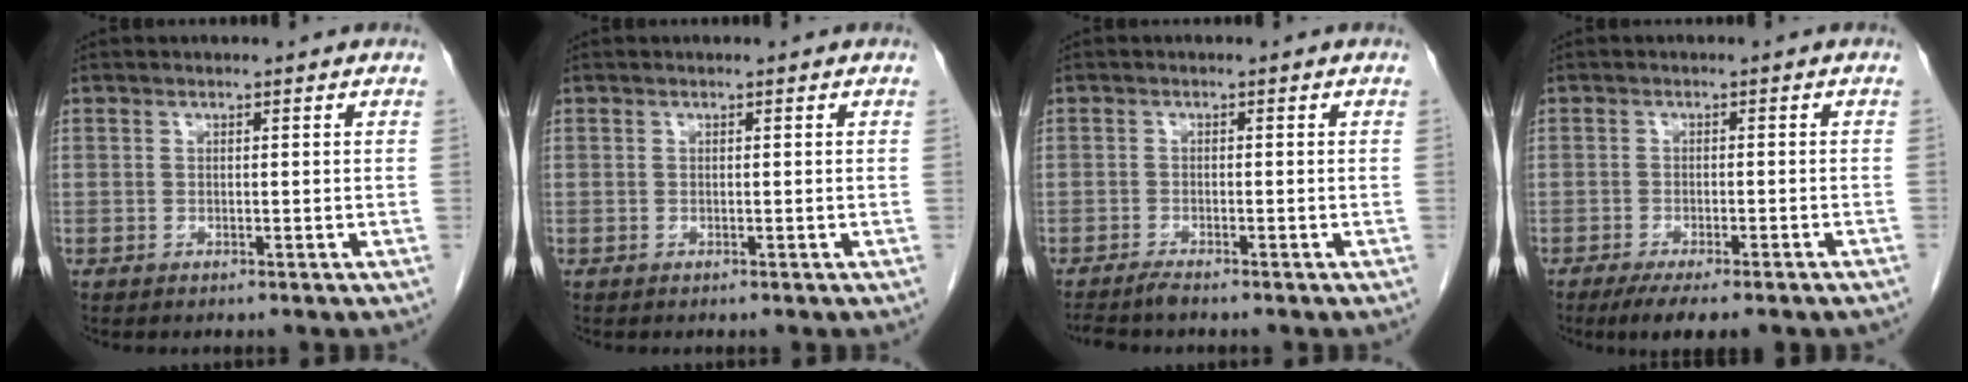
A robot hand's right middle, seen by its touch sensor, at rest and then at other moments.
{"total": 0.0}
{"total": 2.2, "force": [-2.0, -0.3, 0.8], "torque": [-0.019, -0.007, -0.037]}
{"total": 8.0, "force": [-6.2, 1.2, 5.0], "torque": [-0.062, -0.014, -0.086]}